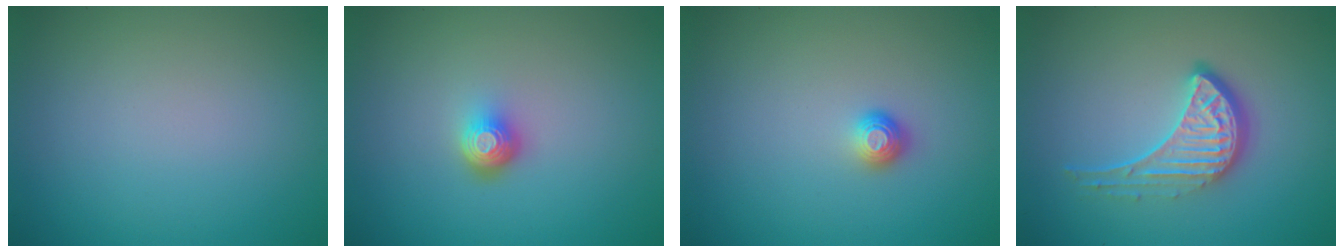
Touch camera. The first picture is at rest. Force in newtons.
{"total": 2.0, "press": 1.4, "slide": 1.4}
{"total": 1.0, "press": 0.9, "slide": 0.4}
{"total": 4.5, "press": 3.3, "slide": 3.1}